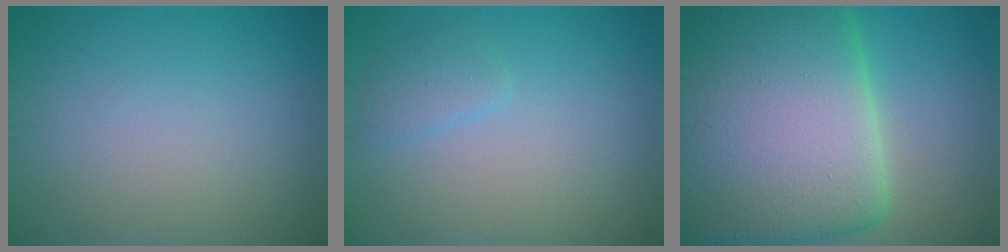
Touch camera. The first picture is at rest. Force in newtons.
{"total": 1.4, "press": 1.4, "slide": 0.2}
{"total": 21.4, "press": 21.4, "slide": 0.8}